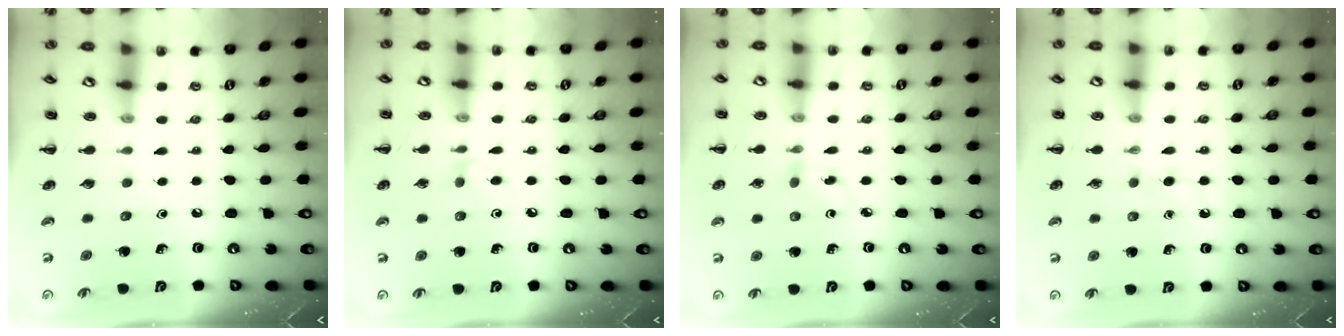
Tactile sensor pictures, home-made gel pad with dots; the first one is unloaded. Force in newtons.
{"total": 5.4, "press": 5.0, "slide": 2.1}
{"total": 2.8, "press": 2.5, "slide": 1.2}
{"total": 2.7, "press": 2.5, "slide": 1.0}